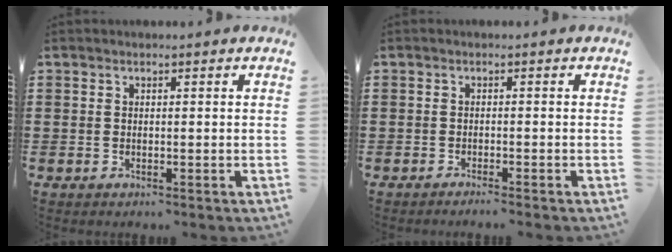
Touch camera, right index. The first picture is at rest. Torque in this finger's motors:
{"motor_torque": [1.08, 1.06, -0.14, 0.00]}